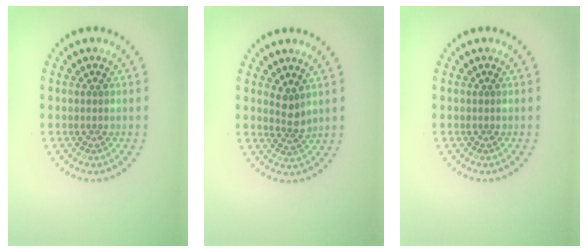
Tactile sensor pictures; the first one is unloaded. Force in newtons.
{"total": 1.8, "press": 1.3, "slide": 1.3}
{"total": 0.0}